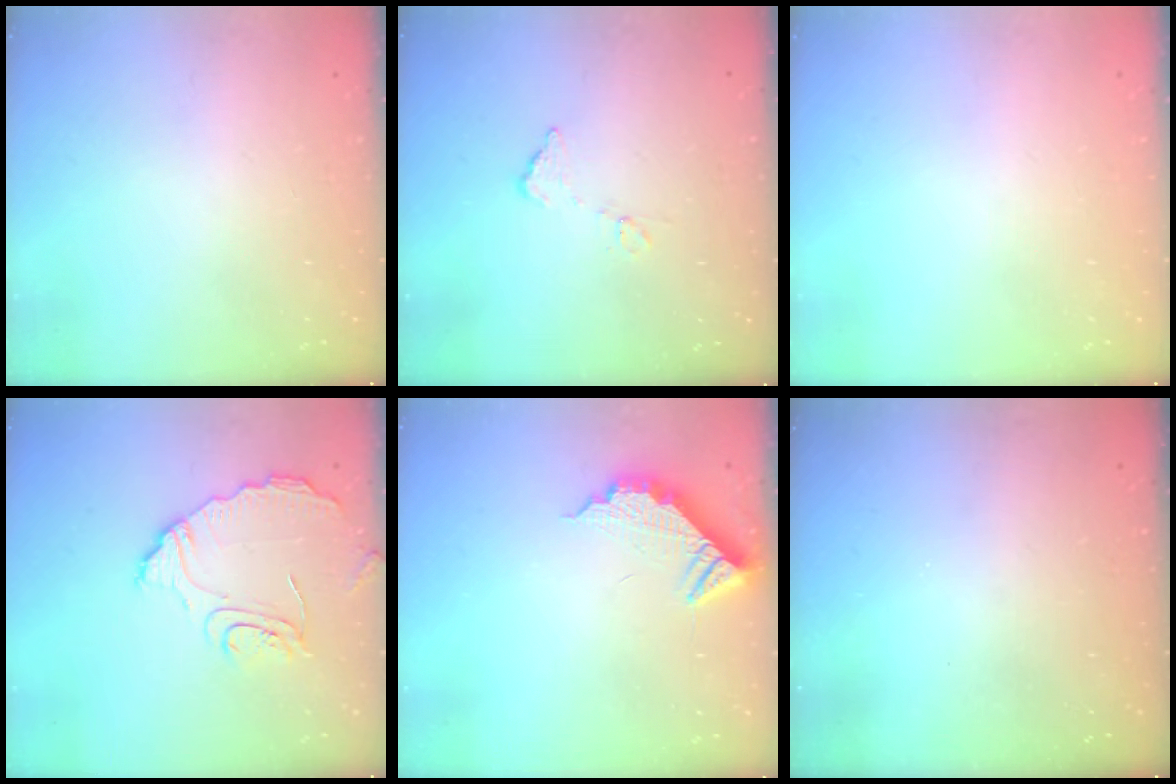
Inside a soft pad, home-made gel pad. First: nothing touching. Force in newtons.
{"total": 6.4, "press": 6.4, "slide": 0.4}
{"total": 0.0}
{"total": 11.2, "press": 11.2, "slide": 0.4}
{"total": 10.5, "press": 10.5, "slide": 0.9}
{"total": 2.9, "press": 2.8, "slide": 1.0}